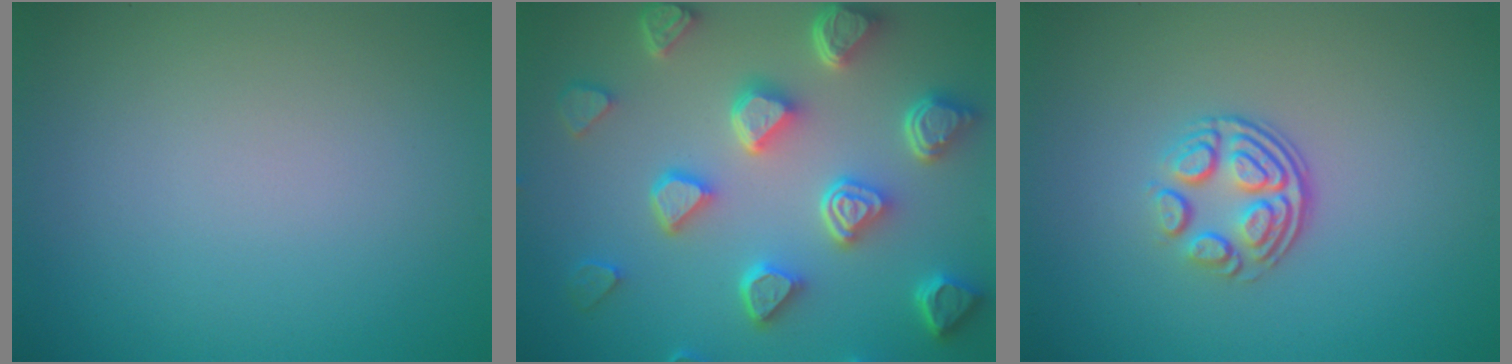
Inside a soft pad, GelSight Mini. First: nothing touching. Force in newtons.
{"total": 7.7, "press": 5.9, "slide": 4.9}
{"total": 3.5, "press": 2.4, "slide": 2.6}